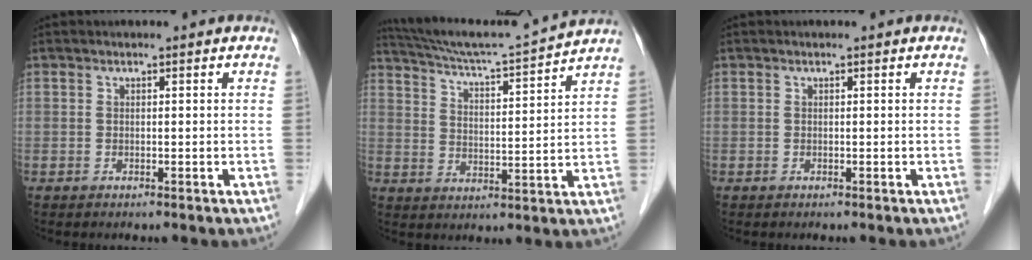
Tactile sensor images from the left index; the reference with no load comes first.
{"total": 14.0, "force": [13.1, -2.3, 4.2], "torque": [-0.087, -0.021, 0.204]}
{"total": 0.0}